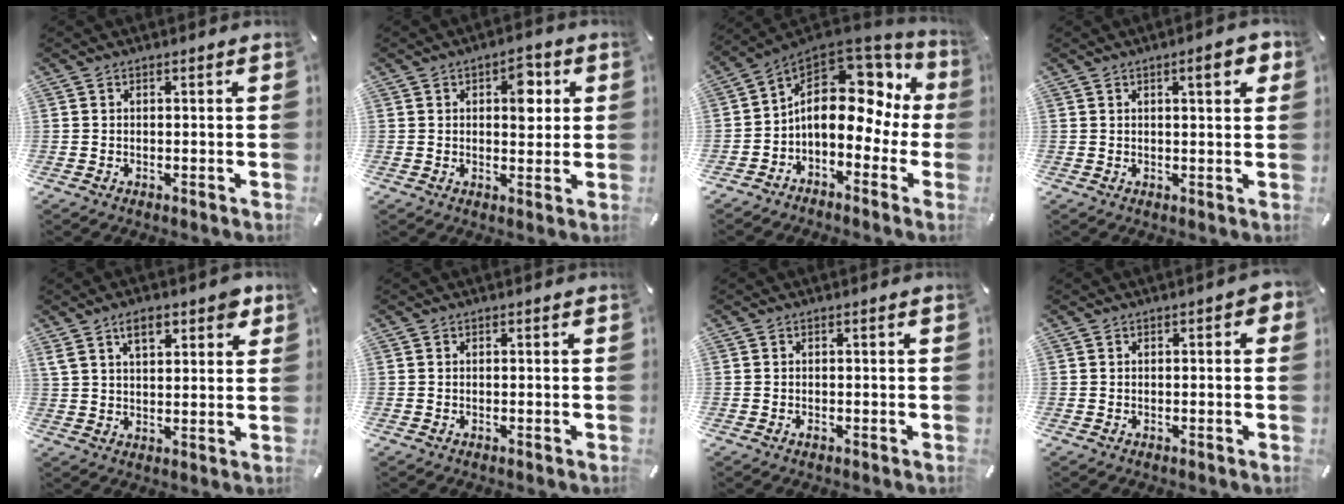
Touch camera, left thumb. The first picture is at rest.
{"total": 6.9, "force": [1.8, 4.0, 5.3], "torque": [-0.061, -0.006, 0.022]}
{"total": 16.5, "force": [2.6, 11.0, 12.1], "torque": [-0.200, -0.018, 0.043]}
{"total": 5.7, "force": [2.5, 1.5, 4.9], "torque": [-0.067, -0.007, 0.034]}
{"total": 8.0, "force": [4.4, 3.9, 5.4], "torque": [-0.091, -0.003, 0.077]}
{"total": 0.0}
{"total": 0.5, "force": [-0.3, 0.2, 0.4], "torque": [-0.008, -0.003, -0.004]}
{"total": 1.9, "force": [0.0, 0.8, 1.7], "torque": [-0.025, 0.001, -0.002]}